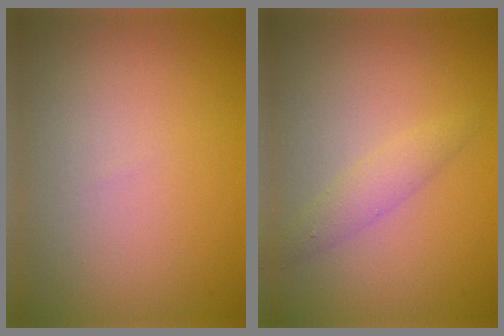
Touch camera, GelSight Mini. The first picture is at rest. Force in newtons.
{"total": 1.8, "press": 1.8, "slide": 0.0}